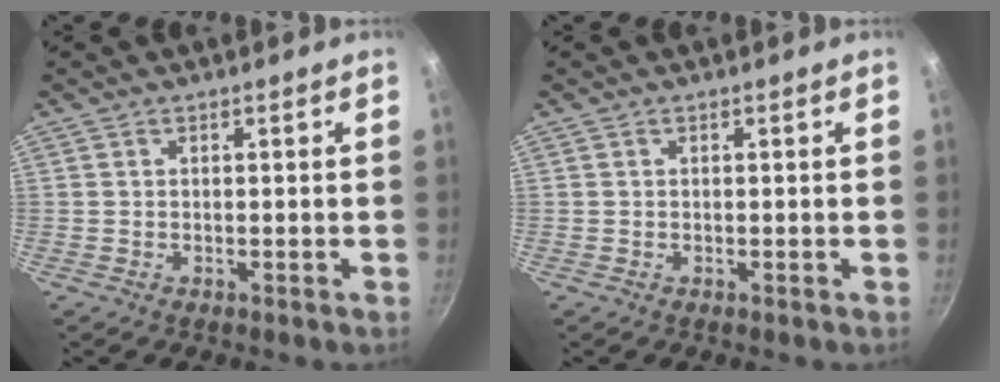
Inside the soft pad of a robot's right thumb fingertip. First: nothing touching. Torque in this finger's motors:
{"motor_torque": [-0.17, -0.17, 0.00, 0.00, 0.01]}